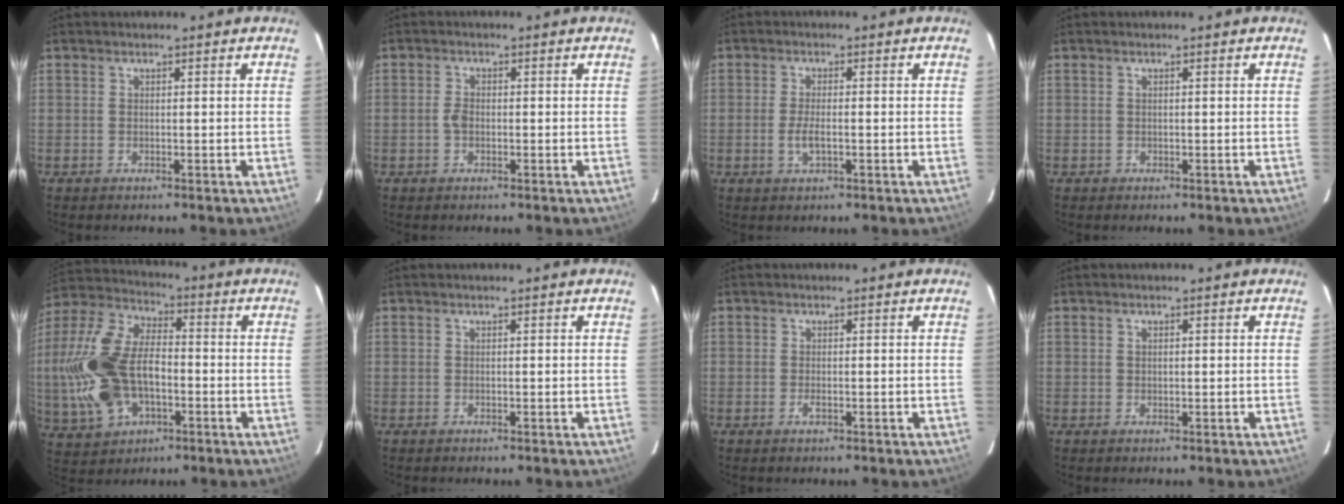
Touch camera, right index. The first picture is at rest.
{"total": 1.9, "force": [-0.5, 1.2, 1.4], "torque": [-0.031, 0.004, -0.011]}
{"total": 3.3, "force": [-1.0, 1.0, 3.0], "torque": [-0.061, -0.005, -0.018]}
{"total": 0.5, "force": [-0.2, 0.5, 0.0], "torque": [0.002, 0.002, -0.001]}
{"total": 19.7, "force": [-3.2, 11.8, 15.4], "torque": [-0.358, 0.010, -0.050]}
{"total": 0.0}
{"total": 1.2, "force": [-0.5, 0.5, 0.9], "torque": [-0.019, -0.001, -0.009]}
{"total": 0.6, "force": [0.2, 0.5, 0.4], "torque": [-0.007, 0.003, 0.004]}